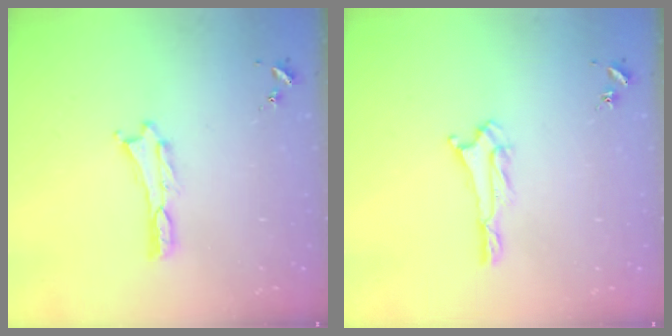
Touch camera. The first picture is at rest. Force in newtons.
{"total": 1.7, "press": 1.7, "slide": 0.2}